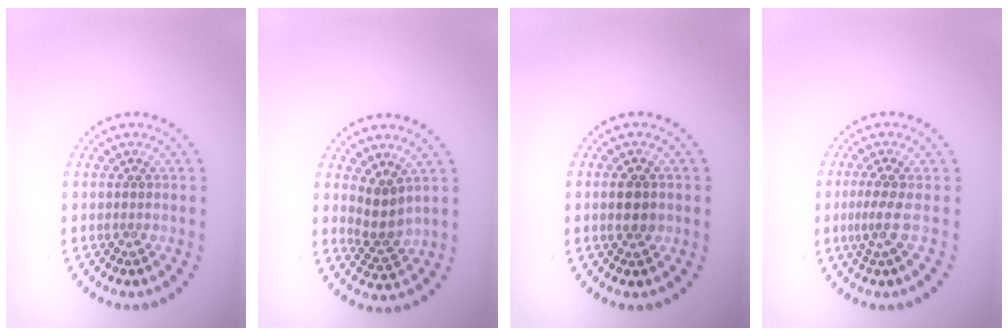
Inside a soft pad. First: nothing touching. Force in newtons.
{"total": 2.5, "press": 2.0, "slide": 1.6}
{"total": 2.1, "press": 2.0, "slide": 0.1}
{"total": 2.2, "press": 1.5, "slide": 1.6}